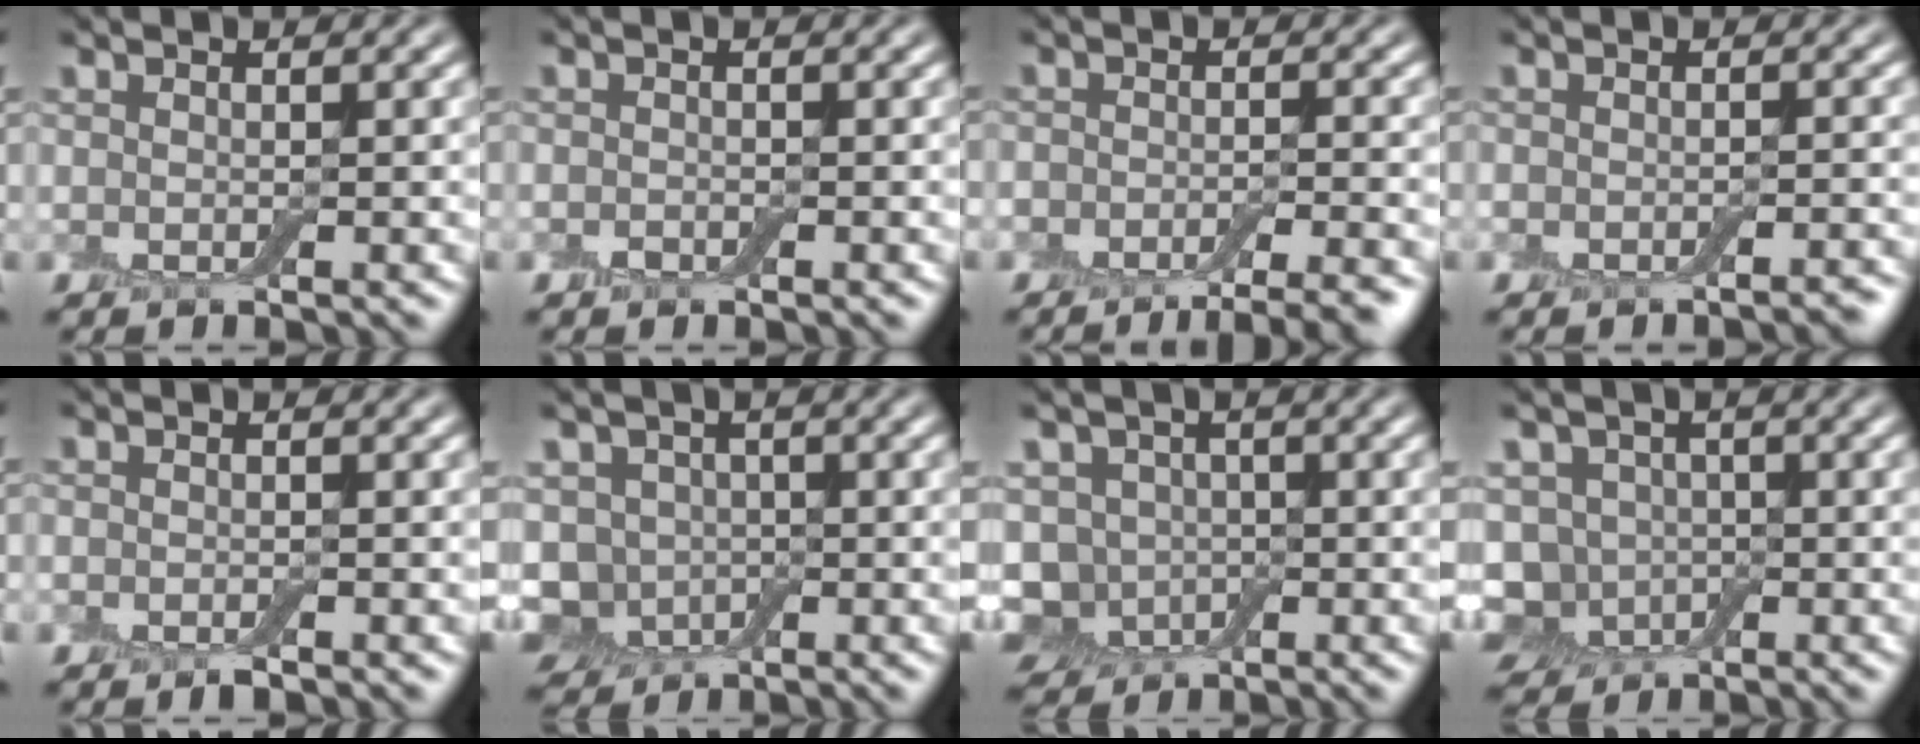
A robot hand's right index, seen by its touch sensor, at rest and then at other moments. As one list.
[{"total": 0.8, "force": [-0.4, 0.5, 0.3], "torque": [-0.006, -0.001, -0.010]}, {"total": 8.3, "force": [-6.4, 3.2, 4.0], "torque": [-0.033, -0.009, -0.074]}, {"total": 2.0, "force": [-1.7, 0.5, 0.8], "torque": [-0.007, -0.001, -0.024]}, {"total": 1.3, "force": [-0.9, 0.5, 0.7], "torque": [-0.012, -0.003, -0.017]}, {"total": 4.8, "force": [-1.4, 4.0, 2.1], "torque": [-0.031, -0.003, -0.038]}, {"total": 5.6, "force": [-1.9, 4.6, 2.6], "torque": [-0.038, 0.000, -0.046]}, {"total": 6.1, "force": [-2.3, 4.9, 2.9], "torque": [-0.039, 0.005, -0.053]}]